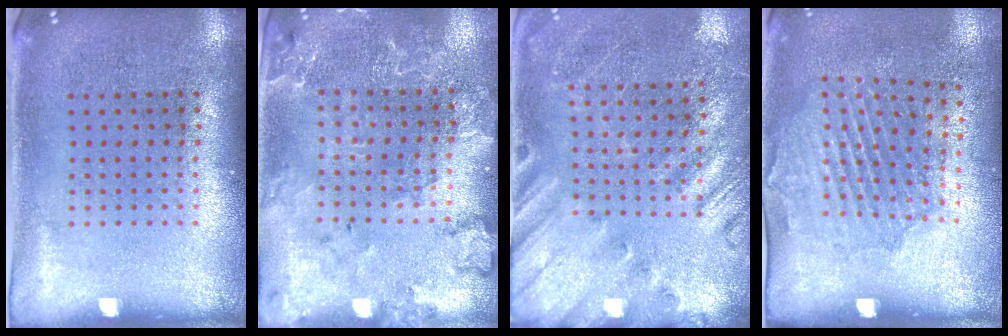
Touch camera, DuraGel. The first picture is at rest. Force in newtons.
{"total": 2.0, "press": 1.9, "slide": 0.4}
{"total": 2.2, "press": 1.8, "slide": 1.2}
{"total": 1.8, "press": 1.5, "slide": 0.9}